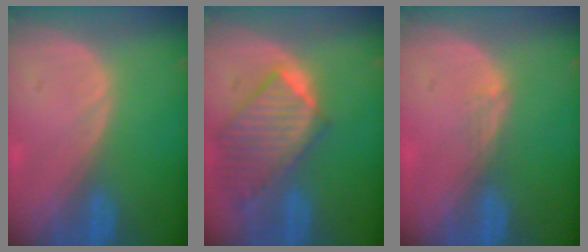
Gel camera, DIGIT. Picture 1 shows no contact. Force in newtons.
{"total": 9.8, "press": 8.6, "slide": 4.7}
{"total": 1.5, "press": 1.0, "slide": 1.0}